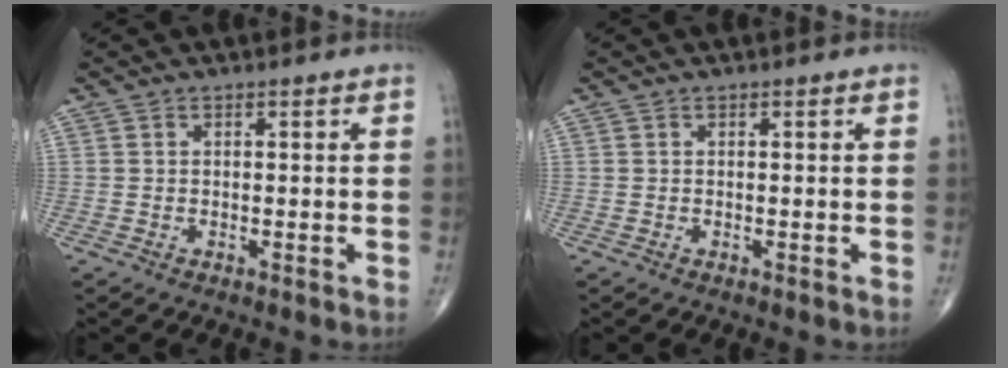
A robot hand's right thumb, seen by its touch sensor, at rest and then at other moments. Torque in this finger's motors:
{"motor_torque": [-0.02, -0.05, -0.06, 0.00, 0.01]}